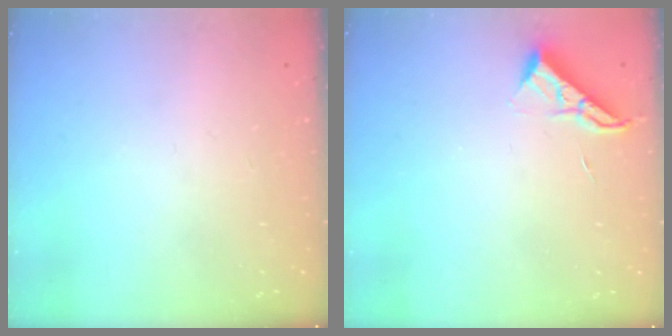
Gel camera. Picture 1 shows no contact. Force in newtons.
{"total": 6.8, "press": 6.8, "slide": 0.5}